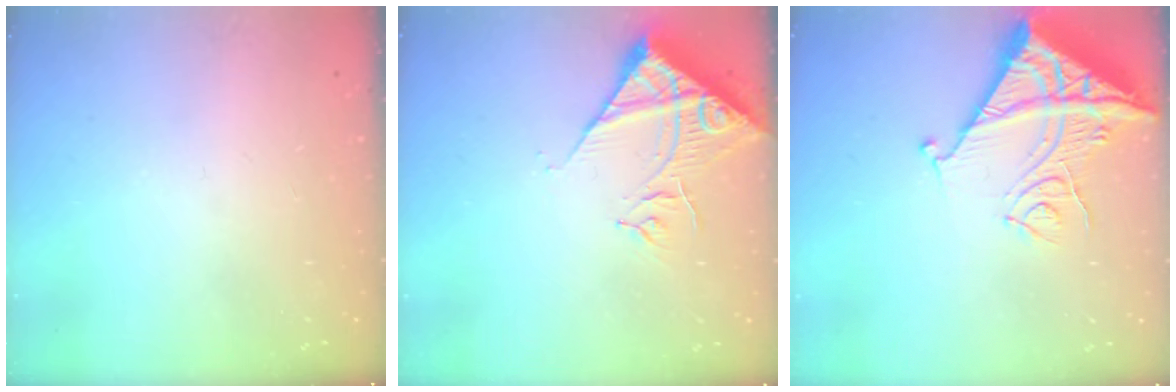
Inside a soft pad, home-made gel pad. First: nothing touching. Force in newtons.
{"total": 11.7, "press": 11.6, "slide": 1.5}
{"total": 16.7, "press": 16.6, "slide": 1.8}